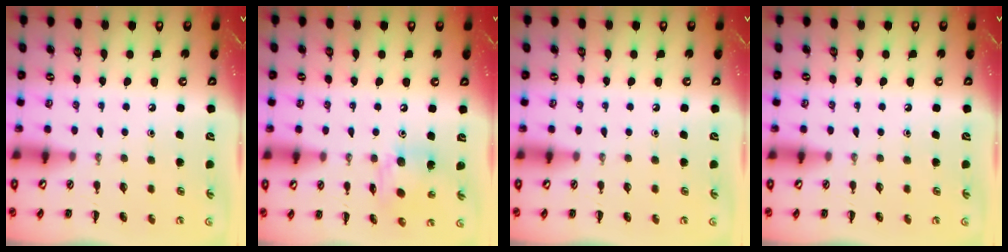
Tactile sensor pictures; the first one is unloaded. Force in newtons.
{"total": 8.8, "press": 8.8, "slide": 0.6}
{"total": 0.0}
{"total": 0.0}